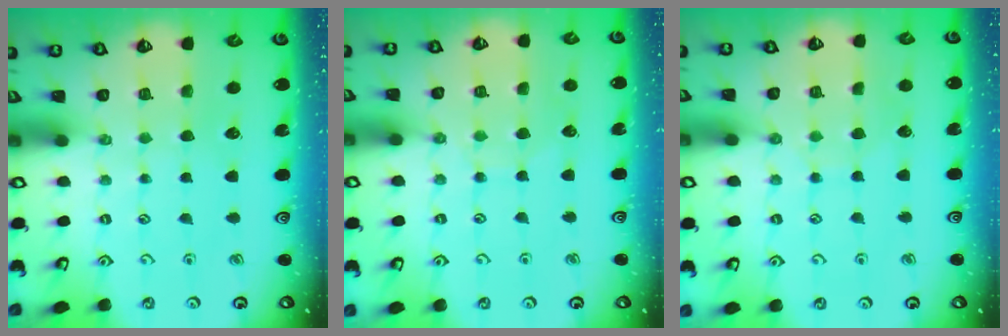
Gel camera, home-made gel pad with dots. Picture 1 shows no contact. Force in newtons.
{"total": 5.7, "press": 5.7, "slide": 0.6}
{"total": 6.0, "press": 5.9, "slide": 0.6}